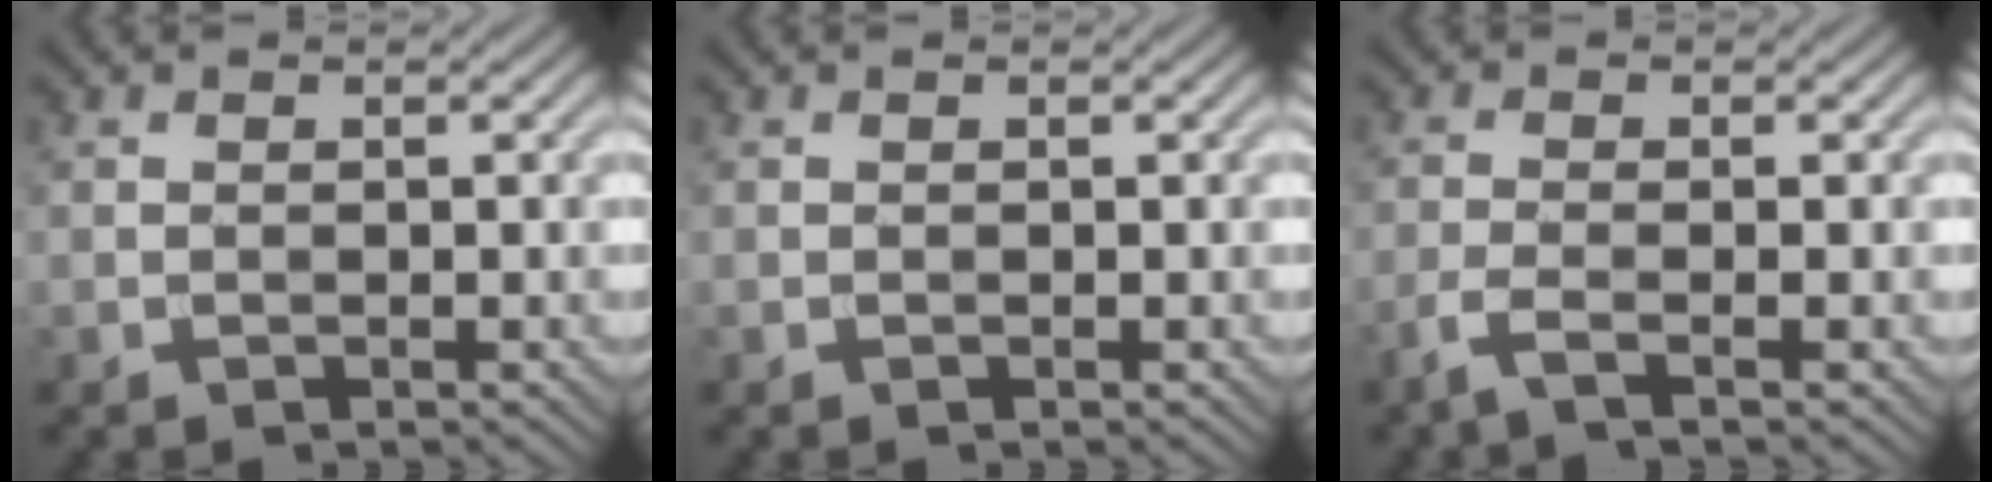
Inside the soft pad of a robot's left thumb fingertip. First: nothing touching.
{"total": 0.0}
{"total": 2.7, "force": [-1.6, 0.3, 2.1], "torque": [-0.043, 0.001, -0.048]}